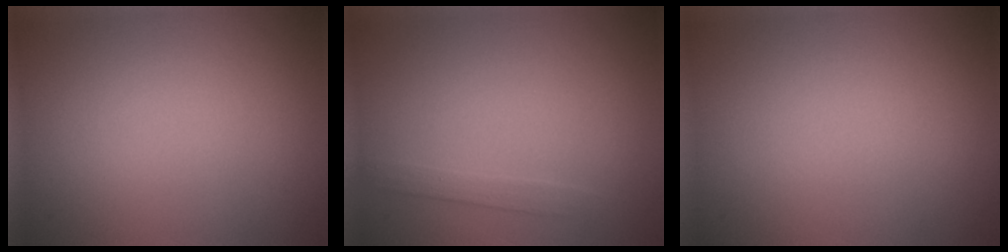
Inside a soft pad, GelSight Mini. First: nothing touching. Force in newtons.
{"total": 1.1, "press": 1.1, "slide": 0.1}
{"total": 0.0}